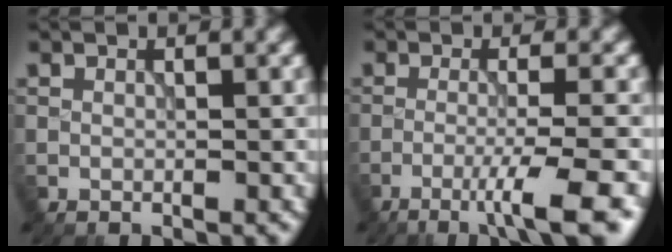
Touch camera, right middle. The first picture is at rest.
{"total": 5.7, "force": [-3.0, 0.7, 4.8], "torque": [-0.072, 0.004, -0.056]}